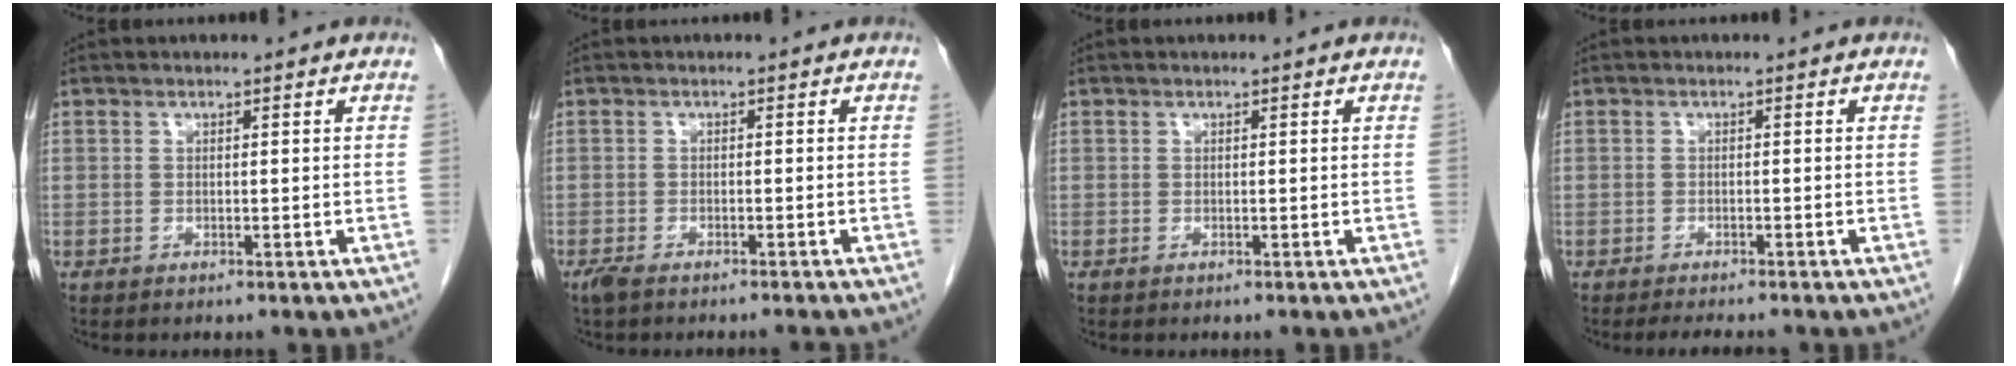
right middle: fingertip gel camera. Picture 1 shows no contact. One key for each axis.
{"total": 4.0, "fx": -3.5, "fy": 0.4, "fz": 1.9, "tx": -0.030, "ty": -0.008, "tz": -0.056}
{"total": 0.0}
{"total": 6.3, "fx": -5.3, "fy": 0.9, "fz": 3.2, "tx": -0.044, "ty": -0.013, "tz": -0.077}